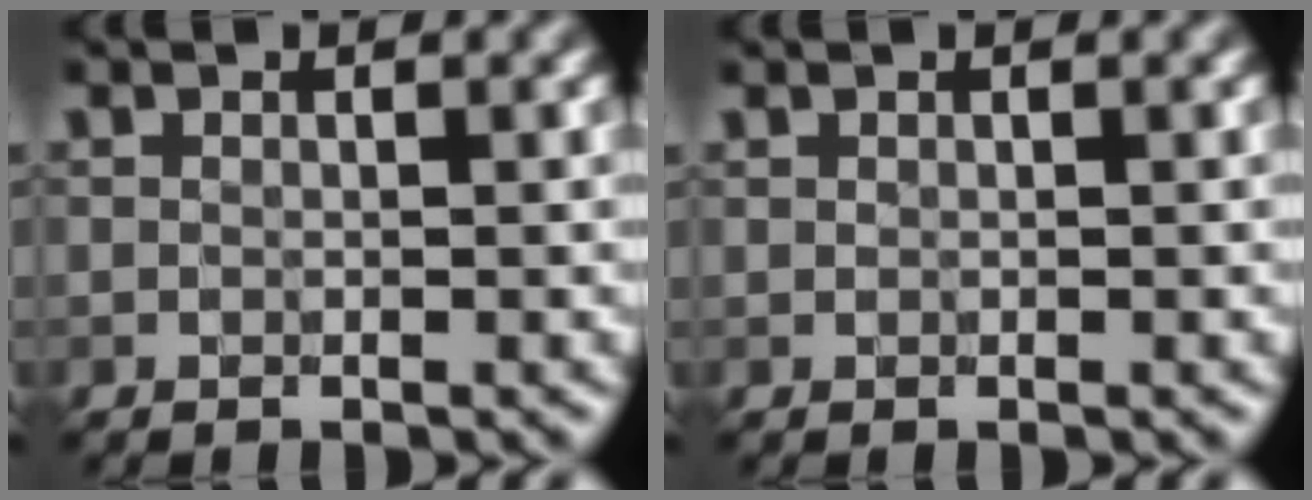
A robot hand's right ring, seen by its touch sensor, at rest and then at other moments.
{"total": 0.0}